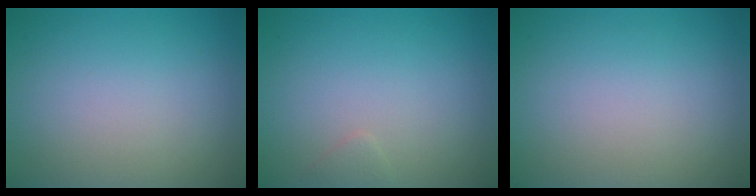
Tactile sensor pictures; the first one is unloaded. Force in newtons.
{"total": 0.6, "press": 0.6, "slide": 0.0}
{"total": 0.0}